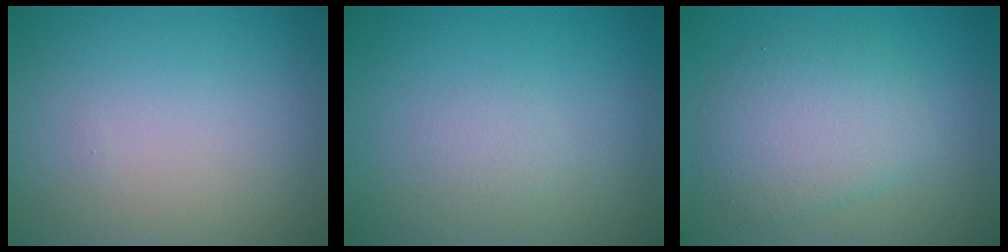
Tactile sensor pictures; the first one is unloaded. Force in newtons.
{"total": 0.8, "press": 0.8, "slide": 0.1}
{"total": 4.7, "press": 4.7, "slide": 0.1}